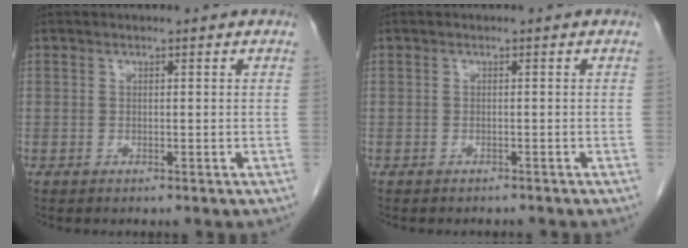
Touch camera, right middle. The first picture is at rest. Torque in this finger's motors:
{"motor_torque": [0.01, 0.01, 0.00, 0.02]}